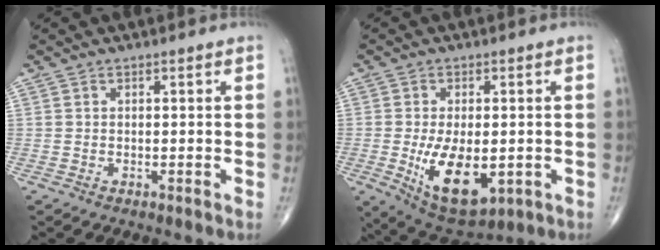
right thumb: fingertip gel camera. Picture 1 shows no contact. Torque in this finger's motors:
{"motor_torque": [-0.14, 1.15, 1.08, -0.24, 0.37]}